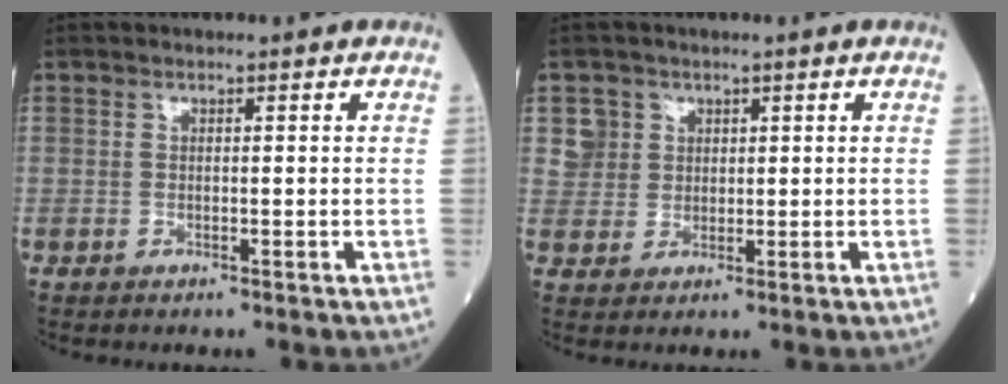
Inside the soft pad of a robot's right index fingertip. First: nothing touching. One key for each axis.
{"total": 3.5, "fx": 1.5, "fy": 3.2, "fz": -0.2, "tx": 0.014, "ty": 0.008, "tz": 0.028}